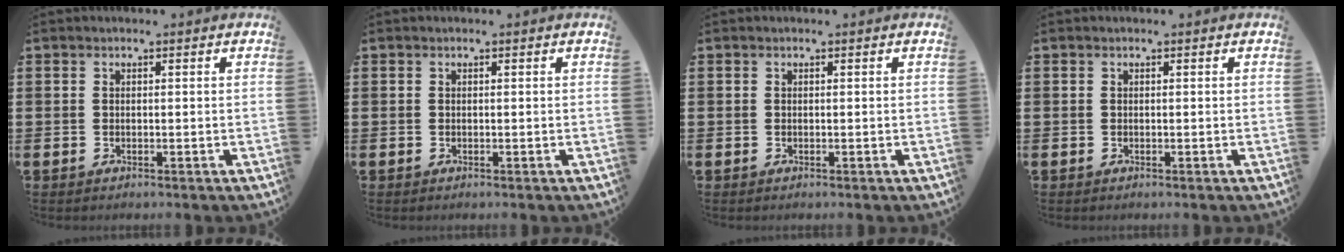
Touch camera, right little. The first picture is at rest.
{"total": 0.0}
{"total": 0.0}
{"total": 0.0}